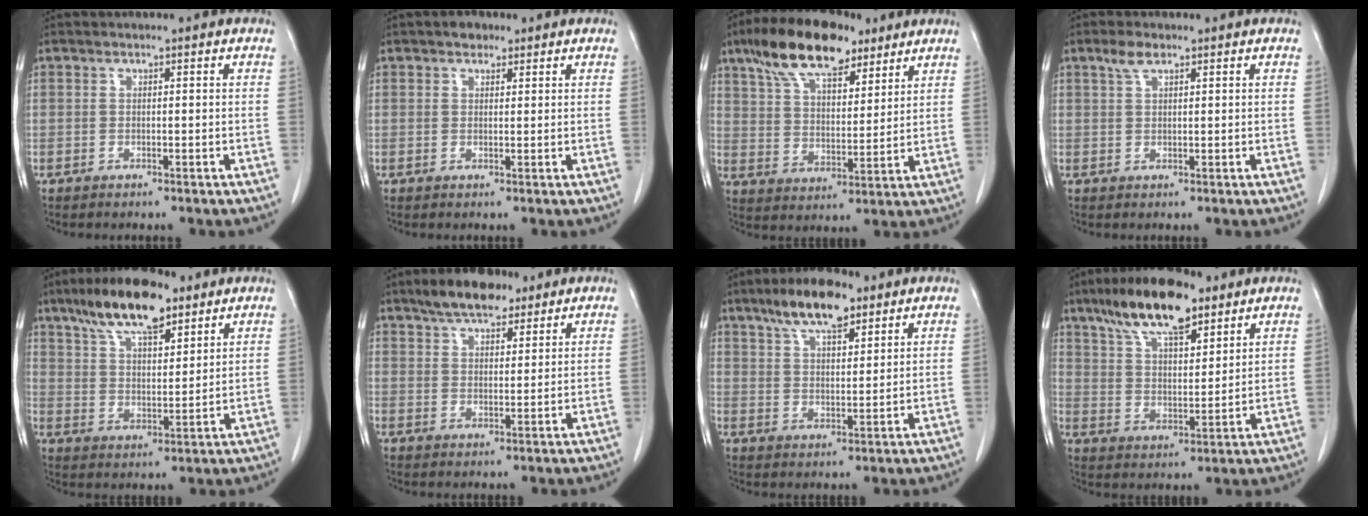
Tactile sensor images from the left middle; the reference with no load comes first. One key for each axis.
{"total": 2.0, "fx": 1.5, "fy": 1.2, "fz": 0.7, "tx": -0.014, "ty": 0.005, "tz": 0.021}
{"total": 15.3, "fx": 10.7, "fy": 5.8, "fz": 9.4, "tx": -0.171, "ty": 0.026, "tz": 0.190}
{"total": 2.4, "fx": 1.6, "fy": 0.9, "fz": 1.5, "tx": -0.037, "ty": 0.006, "tz": 0.035}
{"total": 12.8, "fx": 9.0, "fy": 3.8, "fz": 8.3, "tx": -0.149, "ty": 0.010, "tz": 0.160}
{"total": 8.8, "fx": 6.6, "fy": 3.1, "fz": 4.8, "tx": -0.081, "ty": 0.011, "tz": 0.114}
{"total": 9.8, "fx": 6.9, "fy": 2.9, "fz": 6.4, "tx": -0.117, "ty": 0.009, "tz": 0.122}
{"total": 13.8, "fx": 9.7, "fy": 4.2, "fz": 9.0, "tx": -0.161, "ty": 0.012, "tz": 0.173}